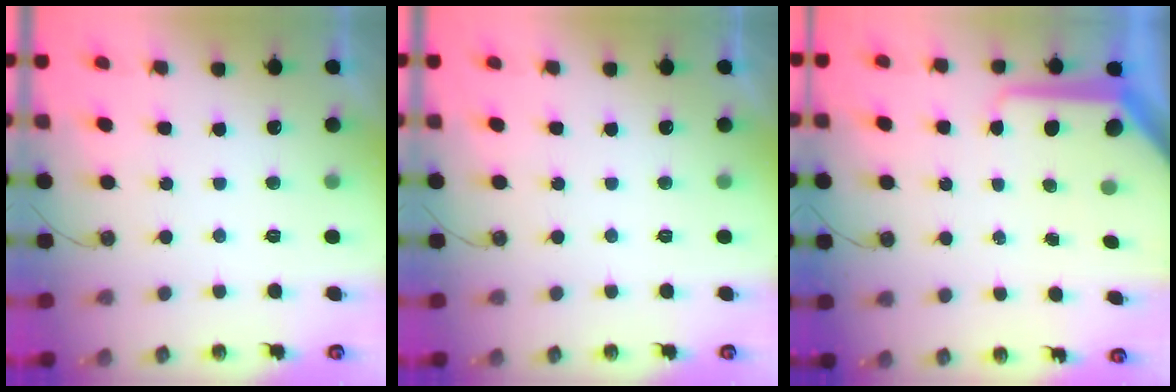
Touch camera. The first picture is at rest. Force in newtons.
{"total": 0.0}
{"total": 10.9, "press": 10.9, "slide": 1.3}